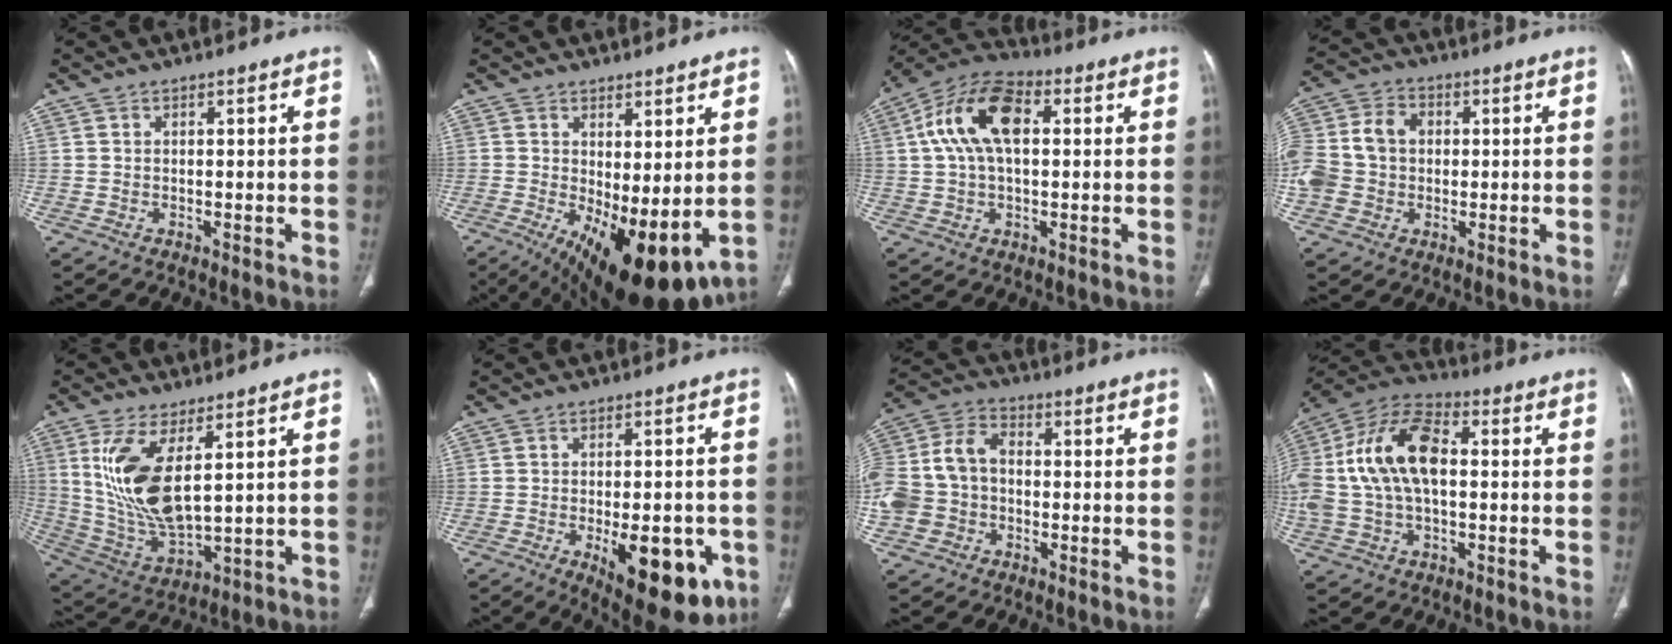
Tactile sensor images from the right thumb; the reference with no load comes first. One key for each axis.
{"total": 14.5, "fx": -2.2, "fy": 5.7, "fz": 13.1, "tx": -0.206, "ty": -0.026, "tz": -0.011}
{"total": 13.7, "fx": 2.7, "fy": 7.7, "fz": 11.0, "tx": -0.211, "ty": 0.031, "tz": 0.043}
{"total": 13.7, "fx": 0.2, "fy": 11.2, "fz": 7.9, "tx": -0.174, "ty": 0.031, "tz": 0.004}
{"total": 15.0, "fx": 4.5, "fy": 6.0, "fz": 13.0, "tx": -0.269, "ty": -0.028, "tz": 0.107}
{"total": 16.5, "fx": -5.9, "fy": 7.2, "fz": 13.6, "tx": -0.142, "ty": 0.007, "tz": -0.062}
{"total": 13.2, "fx": -1.8, "fy": 10.5, "fz": 7.7, "tx": -0.166, "ty": 0.040, "tz": -0.040}
{"total": 18.8, "fx": 1.1, "fy": 10.7, "fz": 15.4, "tx": -0.323, "ty": 0.037, "tz": 0.016}